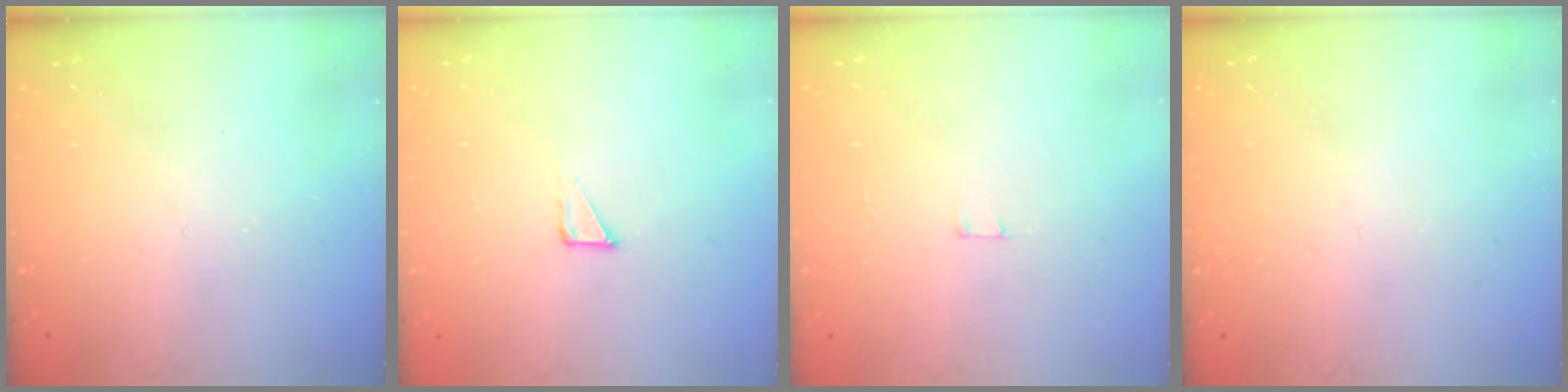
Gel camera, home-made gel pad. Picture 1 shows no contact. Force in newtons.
{"total": 2.1, "press": 2.1, "slide": 0.1}
{"total": 1.8, "press": 1.8, "slide": 0.1}
{"total": 1.5, "press": 1.5, "slide": 0.1}